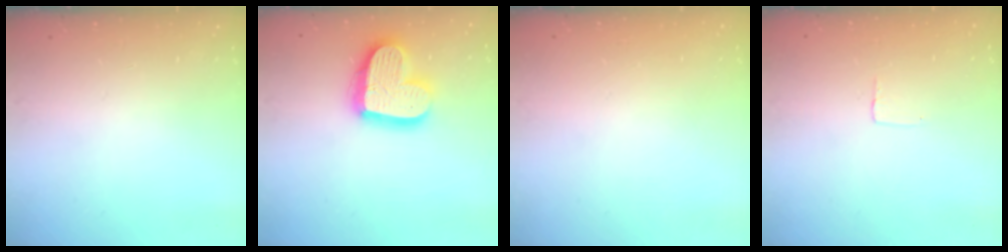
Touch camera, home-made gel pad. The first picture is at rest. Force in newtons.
{"total": 18.7, "press": 18.7, "slide": 1.5}
{"total": 0.0}
{"total": 2.5, "press": 2.5, "slide": 0.1}